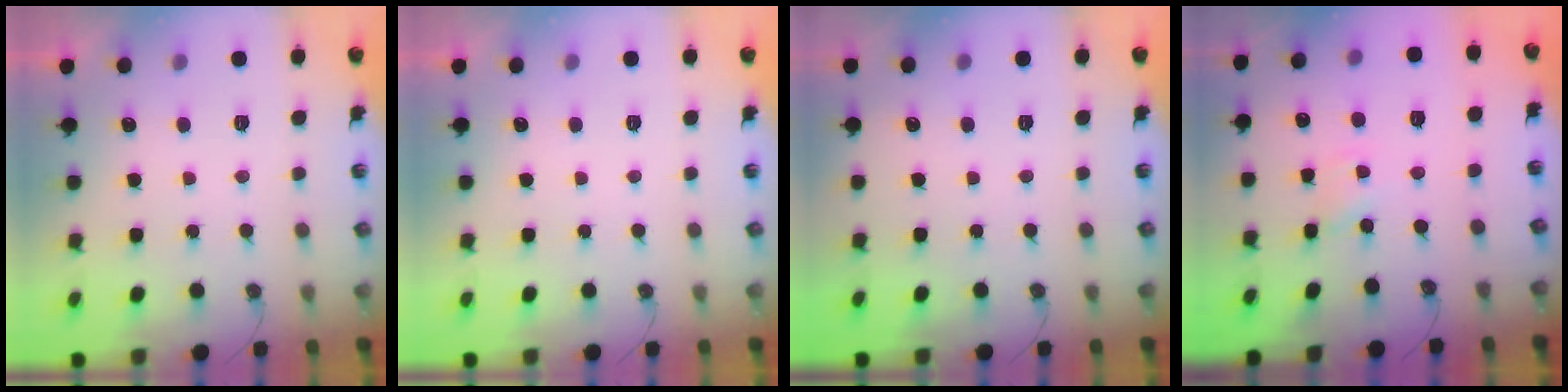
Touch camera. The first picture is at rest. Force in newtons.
{"total": 0.0}
{"total": 0.0}
{"total": 1.1, "press": 1.1, "slide": 0.2}